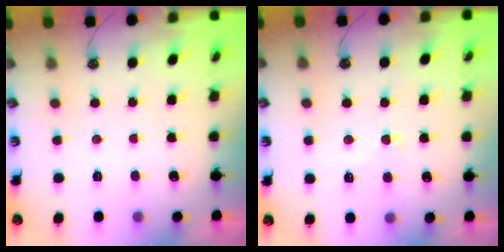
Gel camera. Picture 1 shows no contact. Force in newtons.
{"total": 0.9, "press": 0.5, "slide": 0.8}